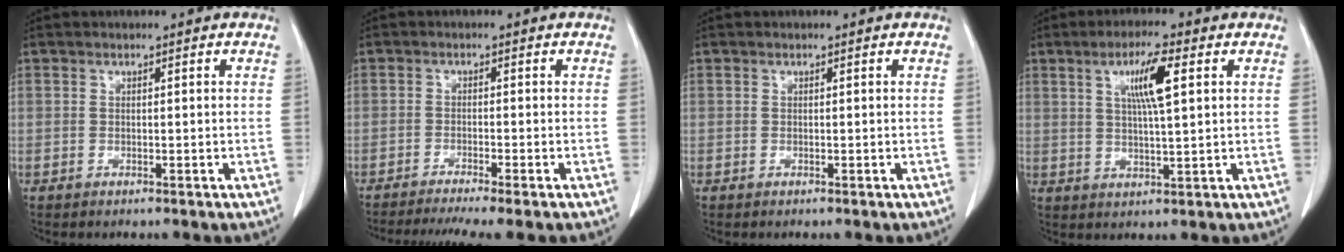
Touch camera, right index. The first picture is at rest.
{"total": 8.7, "force": [-7.2, -0.3, 4.8], "torque": [-0.059, -0.013, -0.107]}
{"total": 0.0}
{"total": 6.9, "force": [2.4, 0.4, 6.5], "torque": [-0.118, 0.003, 0.044]}